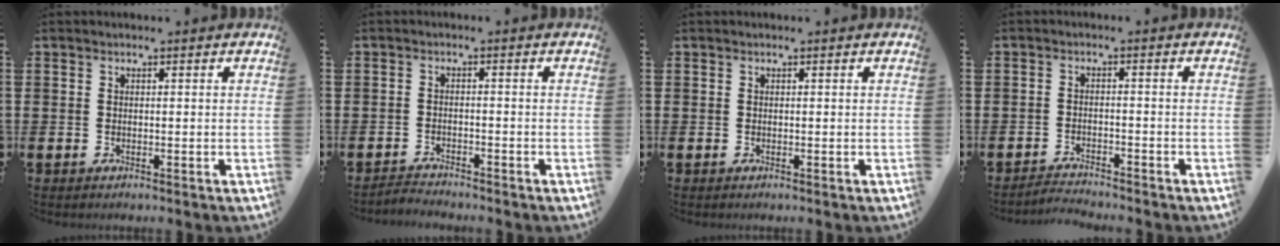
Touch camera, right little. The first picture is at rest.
{"total": 1.8, "force": [-1.8, 0.0, -0.1], "torque": [-0.003, 0.003, -0.038]}
{"total": 0.0}
{"total": 2.1, "force": [-2.1, -0.1, -0.1], "torque": [-0.002, 0.003, -0.045]}